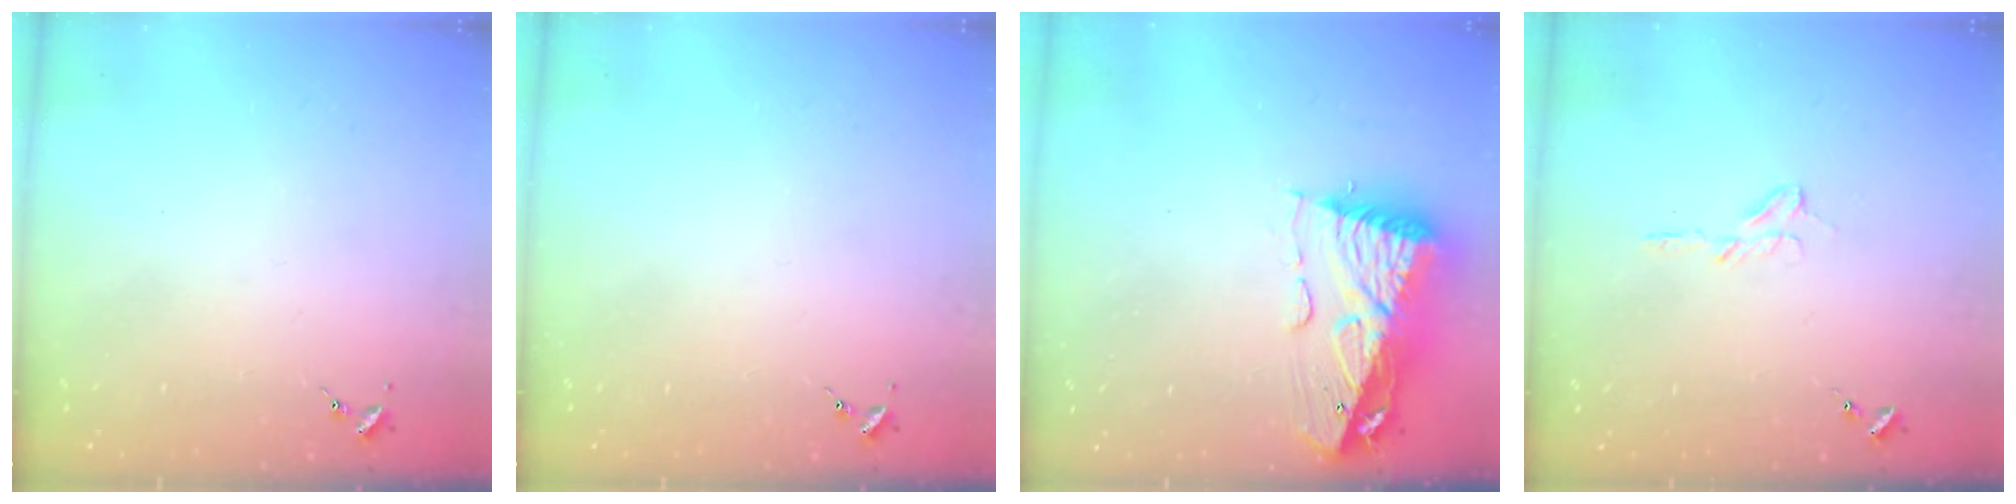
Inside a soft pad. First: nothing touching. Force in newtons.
{"total": 0.0}
{"total": 12.6, "press": 12.5, "slide": 1.4}
{"total": 5.5, "press": 5.5, "slide": 0.5}